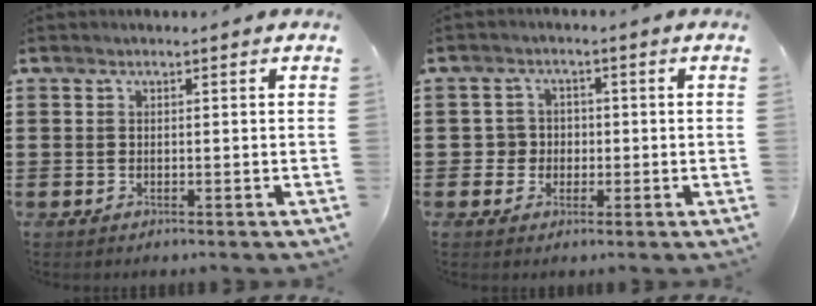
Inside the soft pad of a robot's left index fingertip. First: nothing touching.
{"total": 3.1, "force": [-0.6, 3.0, 0.7], "torque": [-0.028, 0.007, -0.016]}